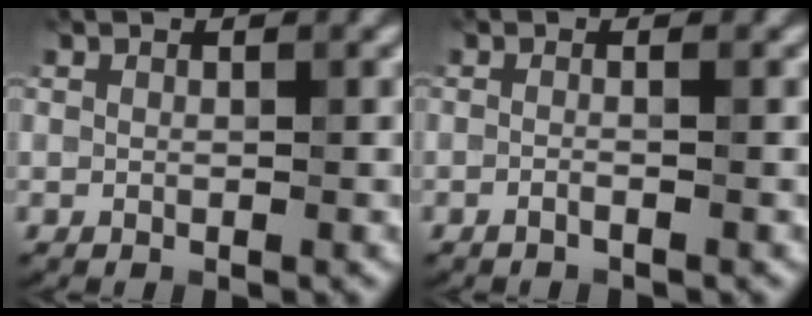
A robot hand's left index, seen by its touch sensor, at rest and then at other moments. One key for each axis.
{"total": 1.3, "fx": -0.3, "fy": 0.4, "fz": 1.2, "tx": -0.008, "ty": -0.011, "tz": -0.024}